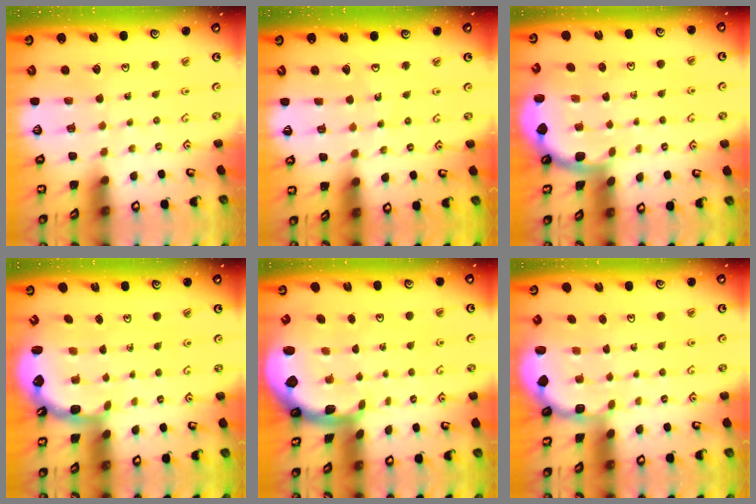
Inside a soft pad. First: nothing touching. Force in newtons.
{"total": 3.5, "press": 3.4, "slide": 0.6}
{"total": 1.8, "press": 1.8, "slide": 0.1}
{"total": 2.7, "press": 2.0, "slide": 1.9}
{"total": 1.7, "press": 1.7, "slide": 0.4}
{"total": 2.0, "press": 1.8, "slide": 0.8}